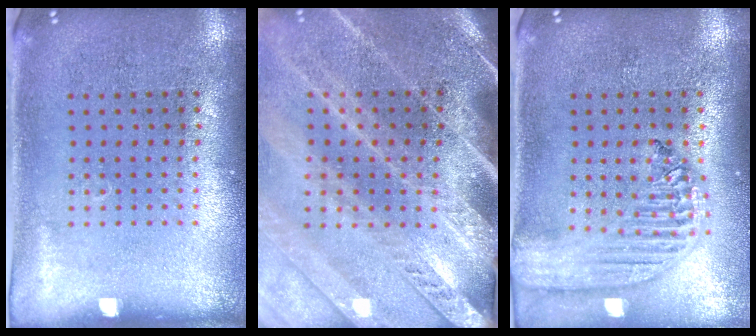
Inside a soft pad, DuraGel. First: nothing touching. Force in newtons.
{"total": 3.5, "press": 3.0, "slide": 1.8}
{"total": 2.2, "press": 1.9, "slide": 1.1}